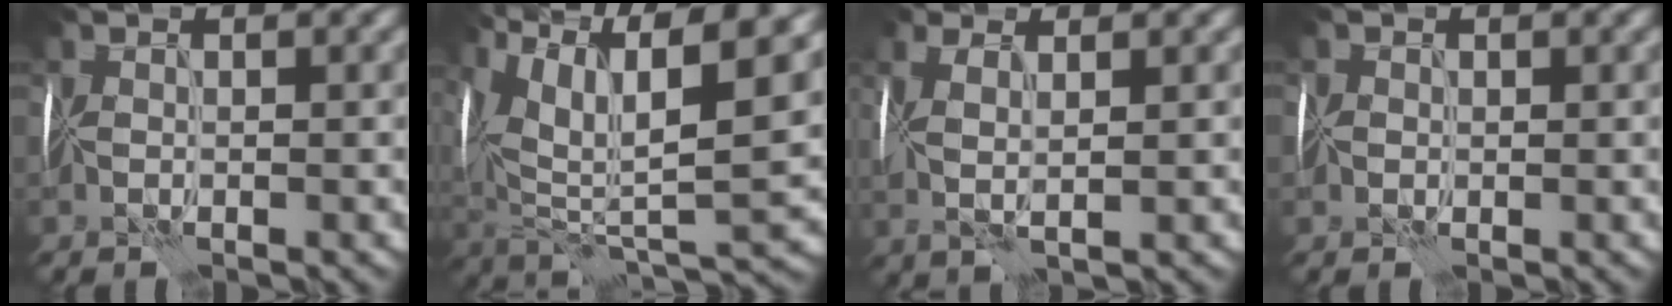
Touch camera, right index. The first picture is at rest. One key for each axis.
{"total": 15.1, "fx": 7.8, "fy": 4.8, "fz": 12.0, "tx": -0.232, "ty": 0.031, "tz": 0.151}
{"total": 4.1, "fx": 1.3, "fy": 1.4, "fz": 3.6, "tx": -0.082, "ty": 0.012, "tz": 0.021}
{"total": 0.9, "fx": 0.2, "fy": 0.9, "fz": 0.1, "tx": 0.003, "ty": 0.004, "tz": -0.001}